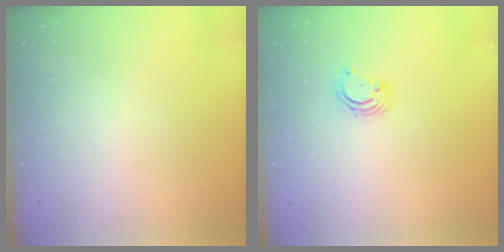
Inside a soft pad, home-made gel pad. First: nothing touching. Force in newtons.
{"total": 3.5, "press": 3.5, "slide": 0.2}